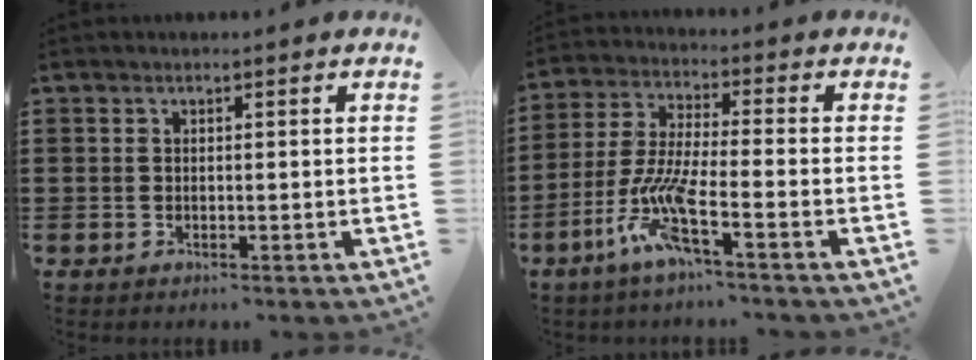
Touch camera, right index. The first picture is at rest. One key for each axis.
{"total": 8.9, "fx": -5.0, "fy": 1.3, "fz": 7.2, "tx": -0.175, "ty": -0.013, "tz": -0.103}